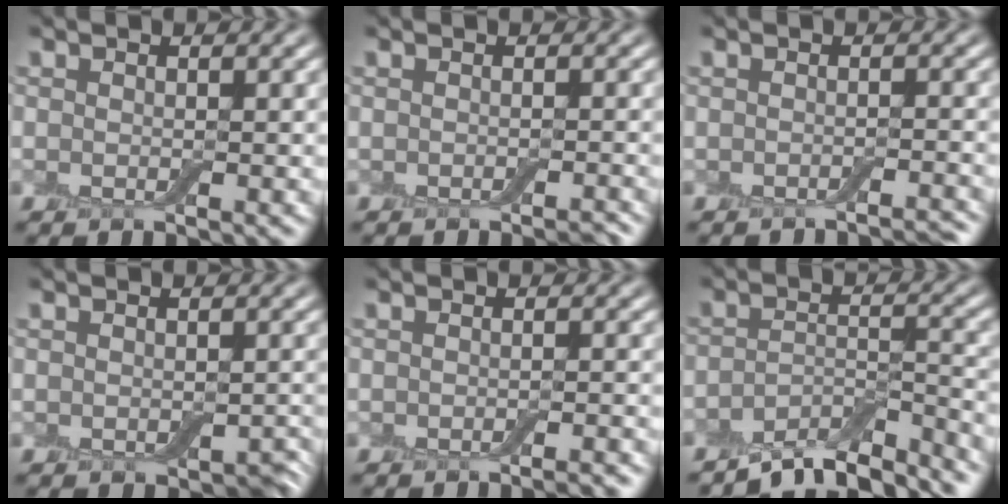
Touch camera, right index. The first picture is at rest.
{"total": 1.1, "force": [-0.9, 0.1, 0.6], "torque": [-0.007, -0.005, -0.013]}
{"total": 2.0, "force": [-1.9, 0.2, 0.8], "torque": [0.000, 0.000, -0.024]}
{"total": 1.9, "force": [-0.7, 1.3, 1.3], "torque": [-0.021, -0.014, -0.003]}
{"total": 1.3, "force": [-1.0, 0.1, 0.8], "torque": [-0.006, -0.002, -0.015]}
{"total": 7.3, "force": [-6.4, 1.8, 3.0], "torque": [-0.042, -0.007, -0.103]}